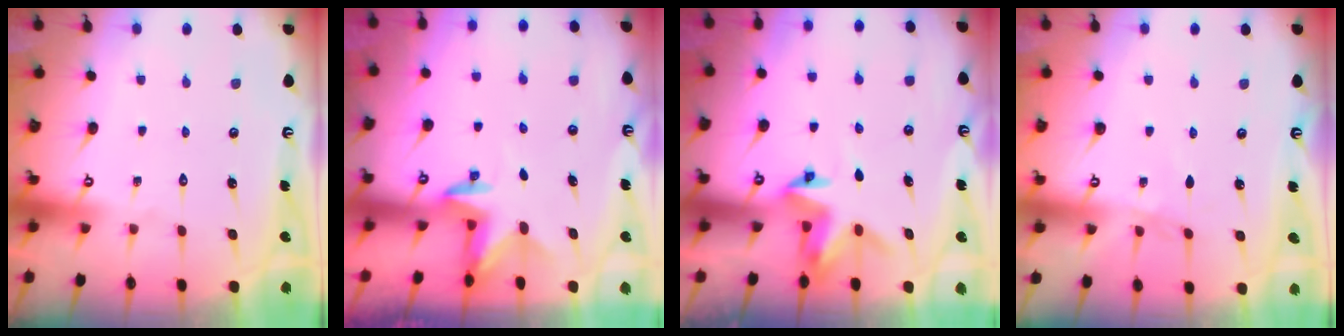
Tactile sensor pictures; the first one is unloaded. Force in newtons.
{"total": 2.9, "press": 2.8, "slide": 0.7}
{"total": 3.9, "press": 3.9, "slide": 0.4}
{"total": 2.5, "press": 2.5, "slide": 0.5}